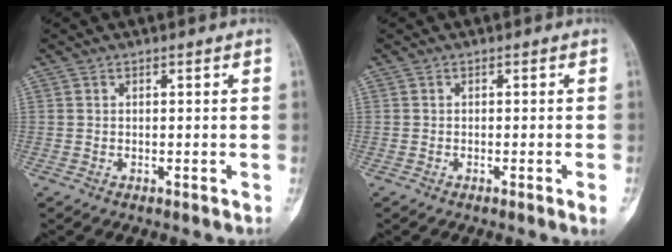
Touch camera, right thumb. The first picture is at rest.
{"total": 1.5, "force": [-0.6, -0.3, 1.3], "torque": [-0.025, -0.004, -0.009]}